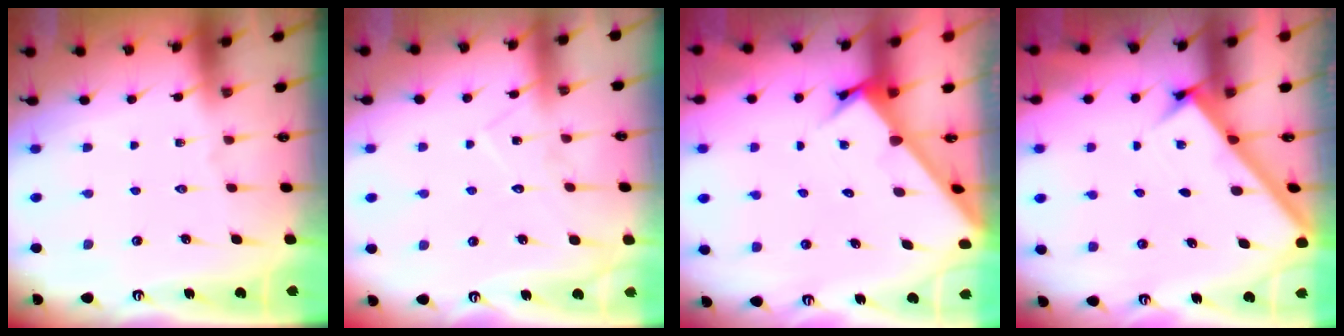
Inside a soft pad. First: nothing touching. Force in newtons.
{"total": 8.7, "press": 8.7, "slide": 0.6}
{"total": 2.9, "press": 2.9, "slide": 0.2}
{"total": 2.6, "press": 2.6, "slide": 0.3}